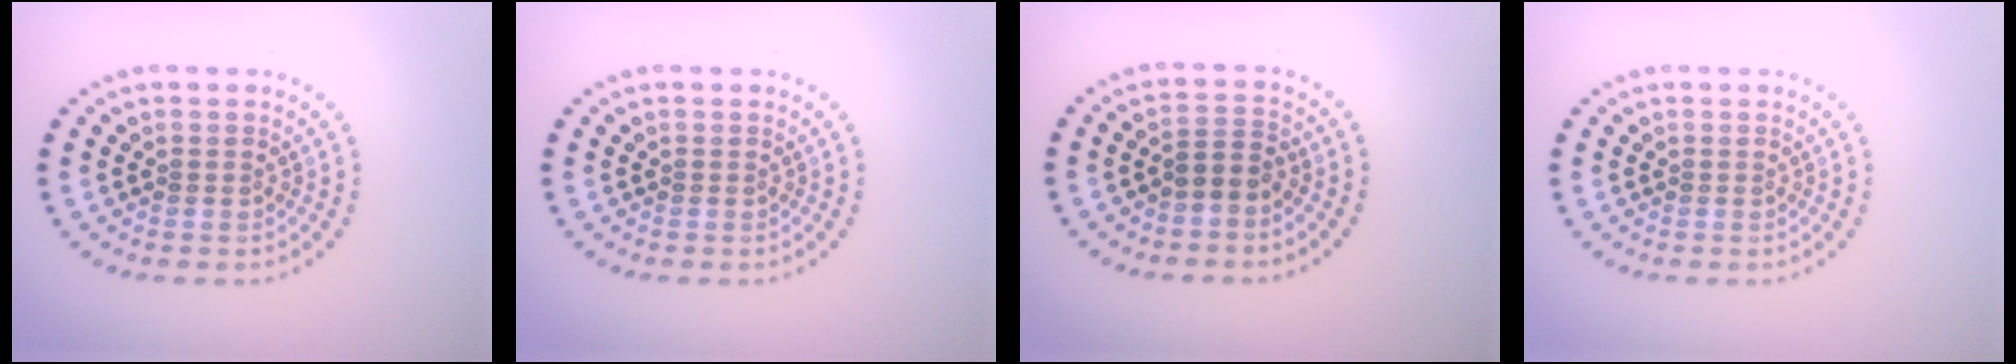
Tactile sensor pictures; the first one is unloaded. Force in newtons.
{"total": 0.0}
{"total": 2.0, "press": 1.5, "slide": 1.3}
{"total": 0.0}